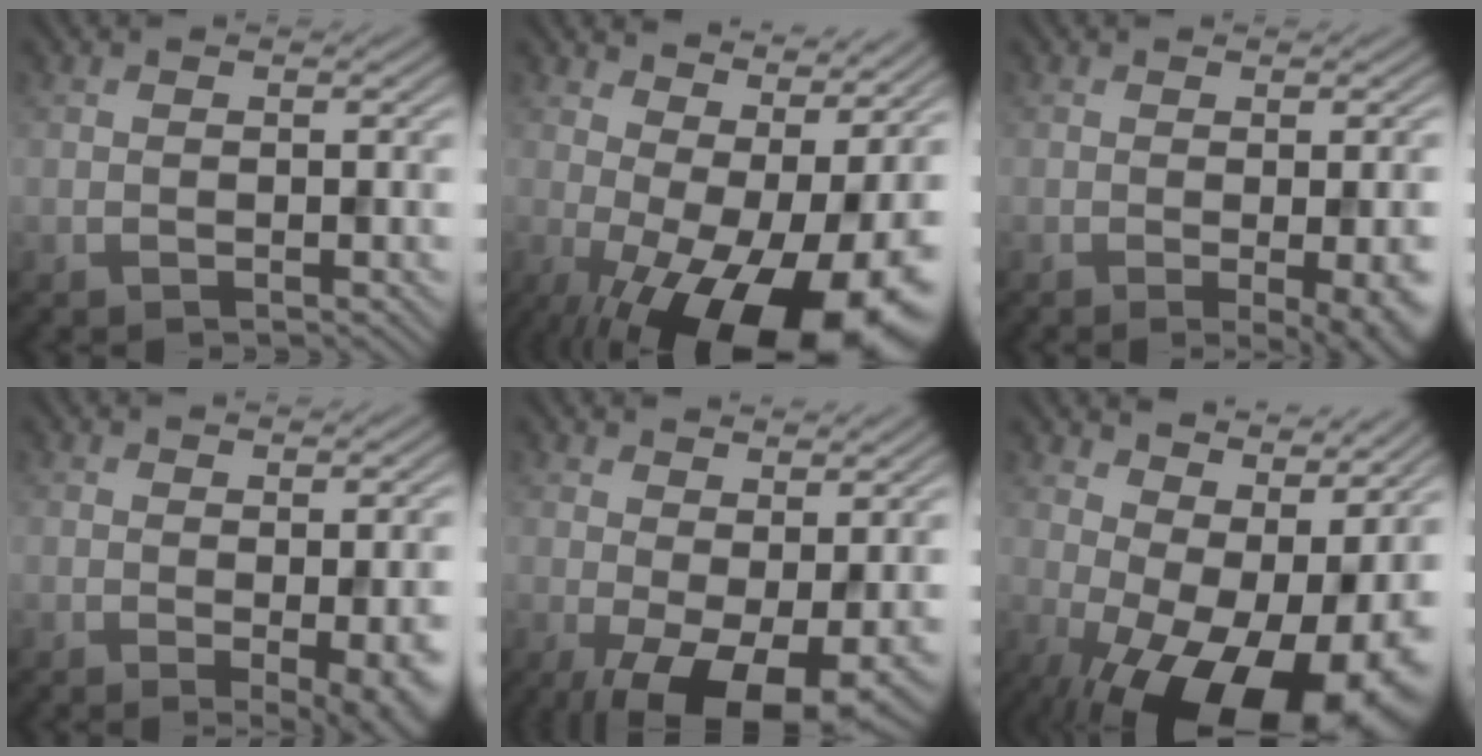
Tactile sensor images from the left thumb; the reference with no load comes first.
{"total": 18.3, "force": [-2.7, 8.1, 16.2], "torque": [-0.208, -0.009, -0.015]}
{"total": 6.7, "force": [-1.5, 1.9, 6.3], "torque": [-0.074, -0.010, -0.009]}
{"total": 5.2, "force": [-0.9, 1.2, 4.9], "torque": [-0.063, -0.012, -0.008]}
{"total": 9.3, "force": [-2.0, 4.2, 8.1], "torque": [-0.131, -0.014, -0.023]}
{"total": 17.6, "force": [-1.4, 9.3, 14.9], "torque": [-0.176, -0.004, 0.004]}